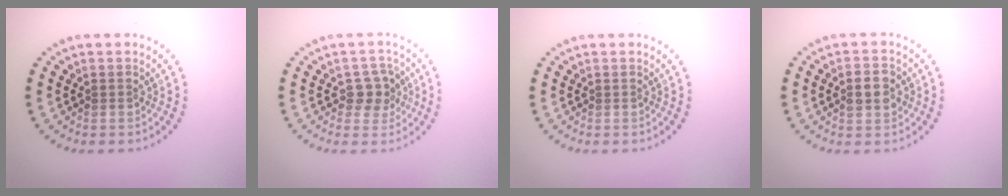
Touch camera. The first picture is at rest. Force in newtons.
{"total": 2.4, "press": 2.3, "slide": 0.8}
{"total": 0.0}
{"total": 2.9, "press": 2.9, "slide": 0.1}